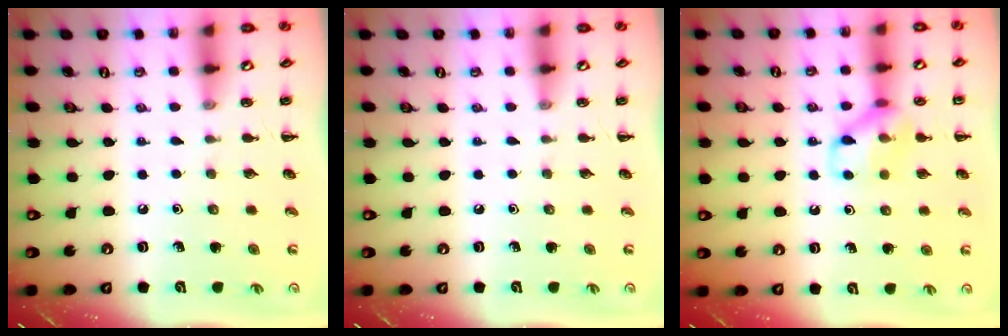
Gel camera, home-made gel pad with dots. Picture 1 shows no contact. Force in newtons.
{"total": 0.0}
{"total": 11.2, "press": 11.1, "slide": 1.2}